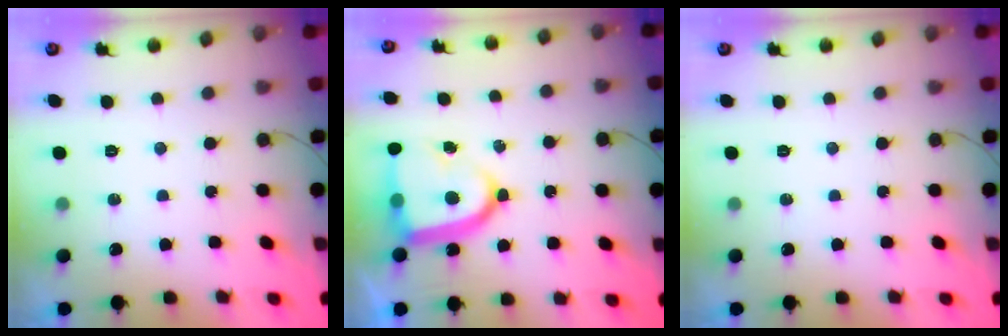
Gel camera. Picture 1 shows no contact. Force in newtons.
{"total": 17.0, "press": 16.9, "slide": 1.8}
{"total": 0.0}